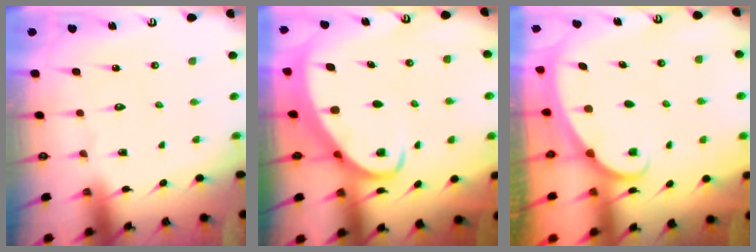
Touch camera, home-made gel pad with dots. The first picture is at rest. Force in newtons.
{"total": 3.3, "press": 3.2, "slide": 0.3}
{"total": 1.5, "press": 1.5, "slide": 0.1}